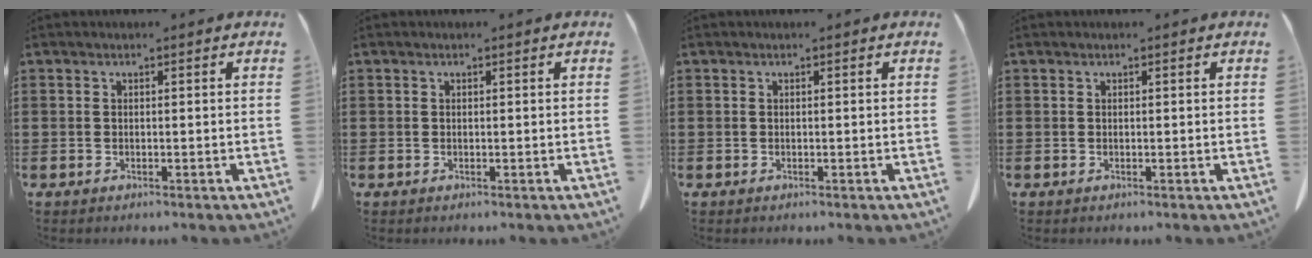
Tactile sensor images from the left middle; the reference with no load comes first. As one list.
[{"total": 0.0}, {"total": 0.0}, {"total": 0.0}]